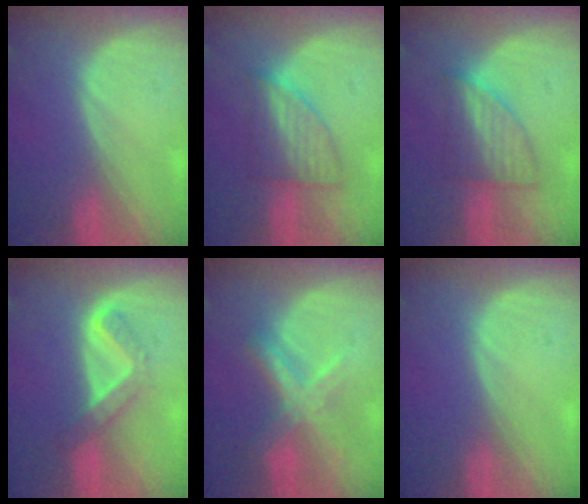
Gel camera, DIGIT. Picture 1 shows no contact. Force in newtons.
{"total": 6.2, "press": 6.0, "slide": 1.5}
{"total": 6.2, "press": 6.0, "slide": 1.5}
{"total": 5.4, "press": 4.7, "slide": 2.6}
{"total": 7.3, "press": 6.1, "slide": 3.9}
{"total": 0.0}